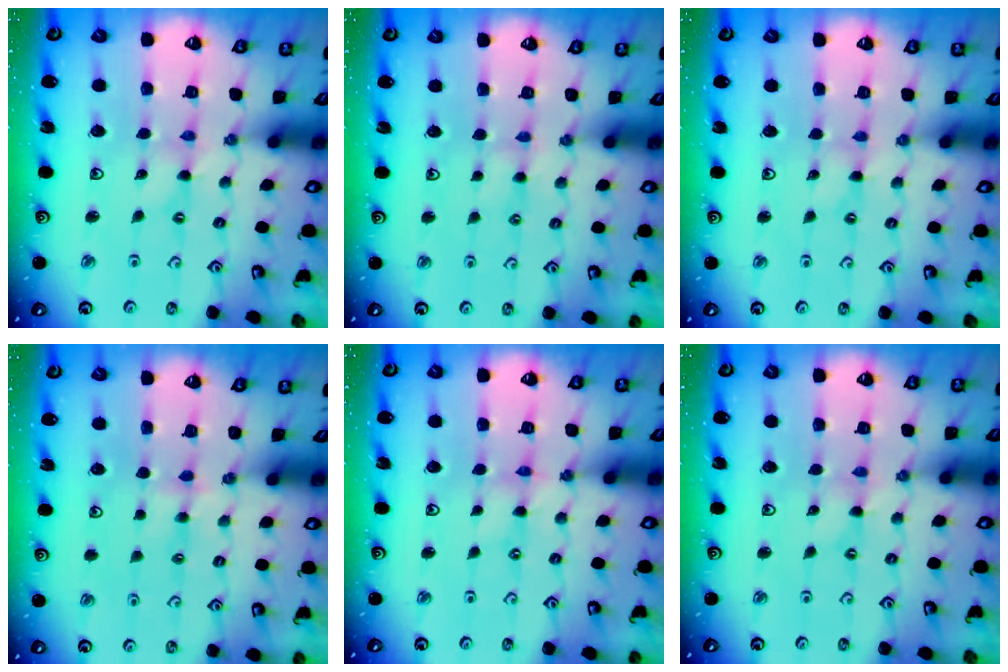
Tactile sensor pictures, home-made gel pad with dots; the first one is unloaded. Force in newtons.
{"total": 2.2, "press": 2.2, "slide": 0.3}
{"total": 0.0}
{"total": 3.6, "press": 3.6, "slide": 0.5}
{"total": 0.0}
{"total": 0.0}